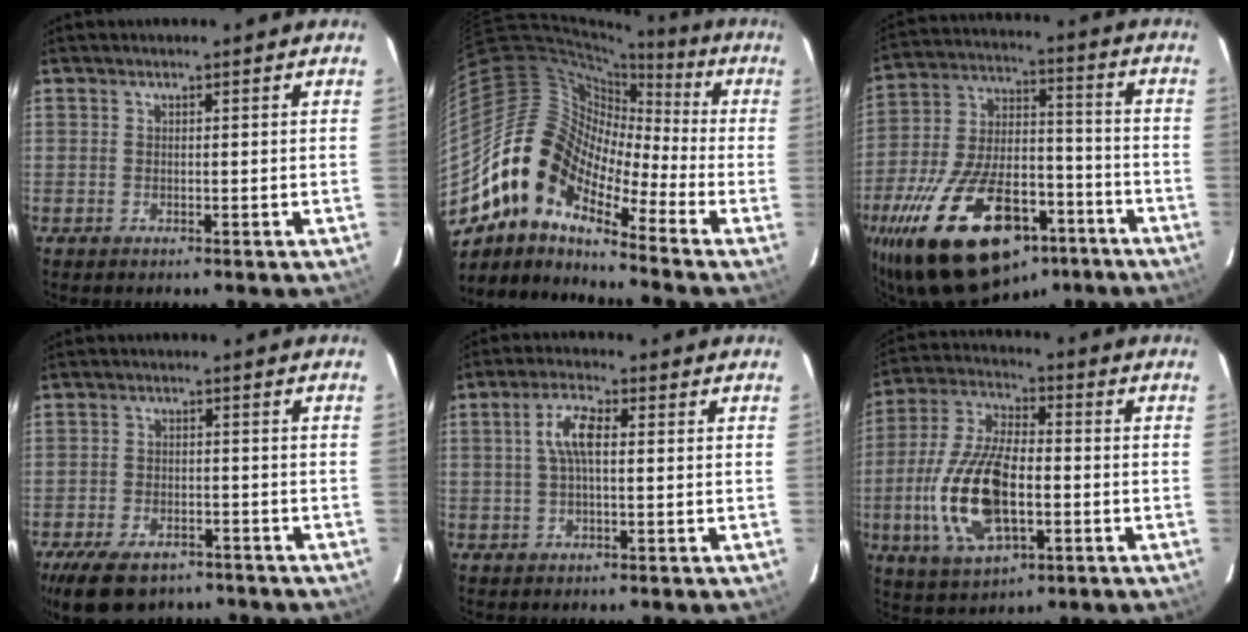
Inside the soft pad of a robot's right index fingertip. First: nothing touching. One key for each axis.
{"total": 15.2, "fx": -10.0, "fy": 7.1, "fz": 9.1, "tx": -0.148, "ty": 0.004, "tz": -0.210}
{"total": 28.0, "fx": -16.6, "fy": 13.6, "fz": 18.0, "tx": -0.348, "ty": -0.007, "tz": -0.253}
{"total": 12.6, "fx": -8.9, "fy": 6.6, "fz": 6.1, "tx": -0.146, "ty": -0.008, "tz": -0.139}
{"total": 5.5, "fx": 0.7, "fy": 1.9, "fz": 5.1, "tx": -0.102, "ty": 0.013, "tz": 0.013}
{"total": 17.4, "fx": -3.8, "fy": 7.9, "fz": 15.0, "tx": -0.323, "ty": -0.005, "tz": -0.067}